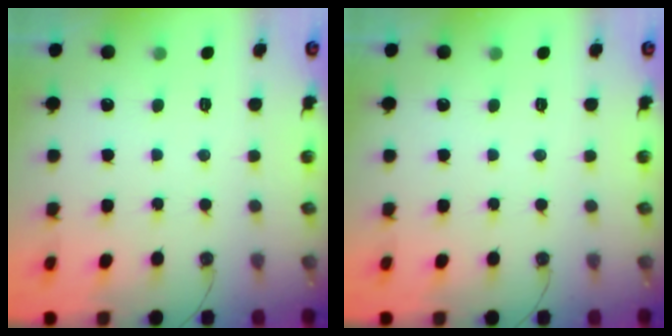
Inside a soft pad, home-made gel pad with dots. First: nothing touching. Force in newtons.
{"total": 0.0}